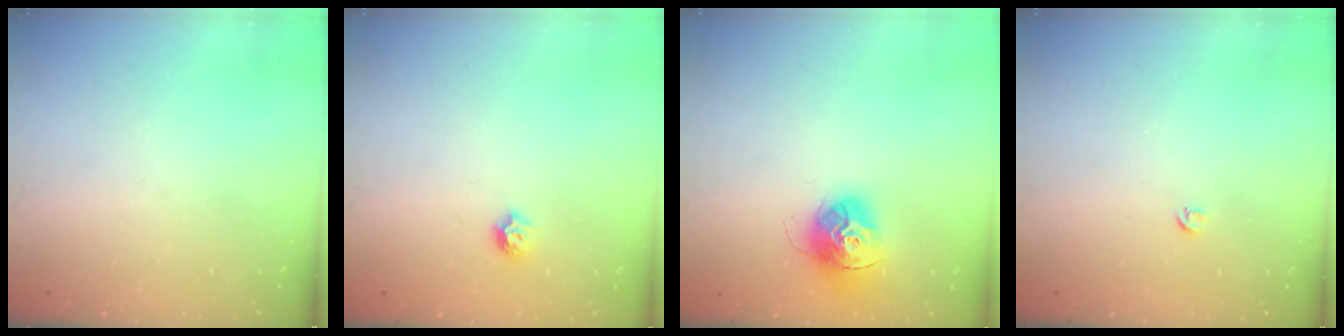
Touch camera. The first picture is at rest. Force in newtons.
{"total": 4.7, "press": 4.7, "slide": 0.7}
{"total": 13.7, "press": 13.6, "slide": 1.3}
{"total": 3.4, "press": 3.4, "slide": 0.5}